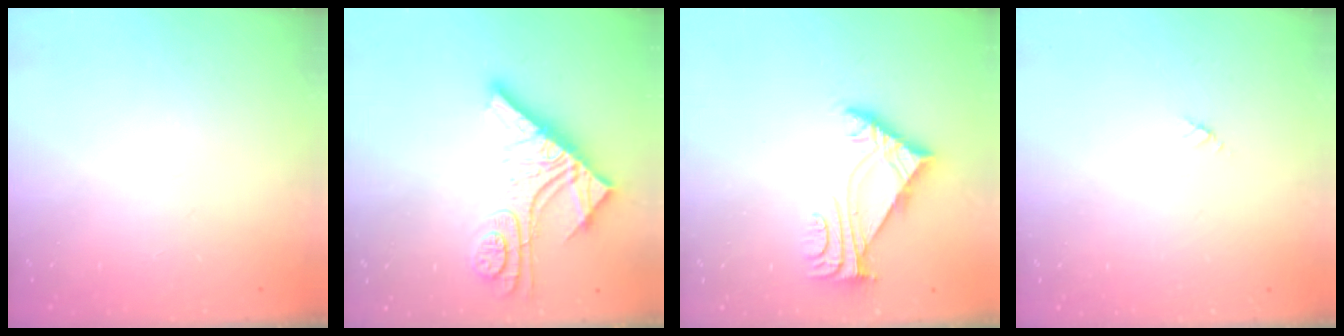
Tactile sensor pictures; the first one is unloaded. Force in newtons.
{"total": 13.7, "press": 13.6, "slide": 1.2}
{"total": 5.6, "press": 5.5, "slide": 1.2}
{"total": 2.9, "press": 2.9, "slide": 0.3}